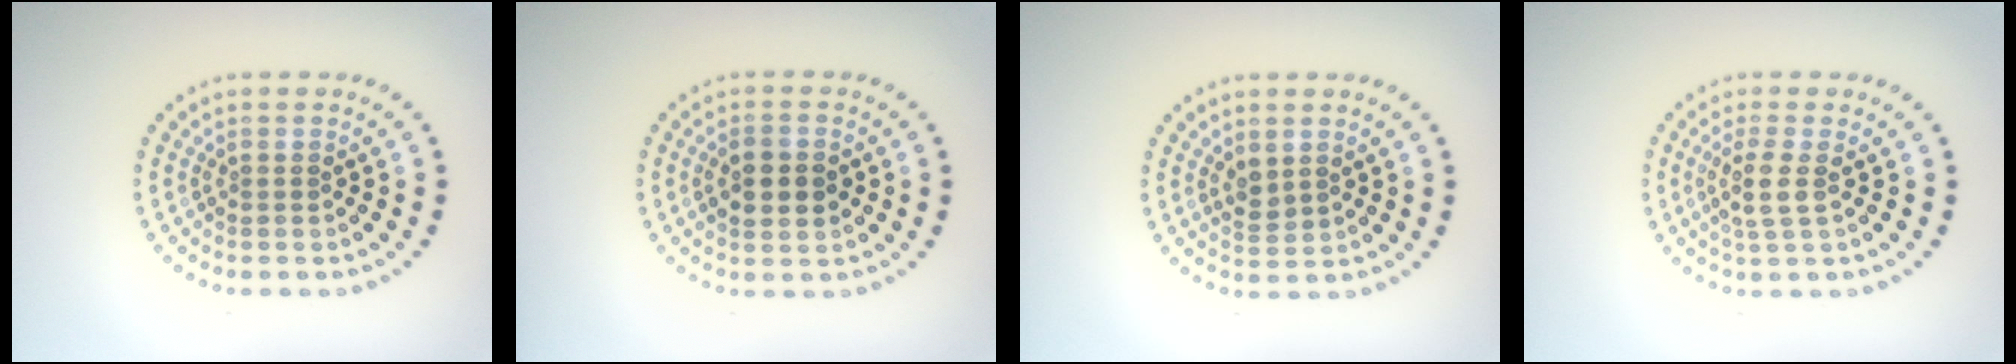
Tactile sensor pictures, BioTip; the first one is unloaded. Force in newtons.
{"total": 3.1, "press": 3.1, "slide": 0.2}
{"total": 1.6, "press": 1.6, "slide": 0.5}
{"total": 2.4, "press": 2.0, "slide": 1.3}